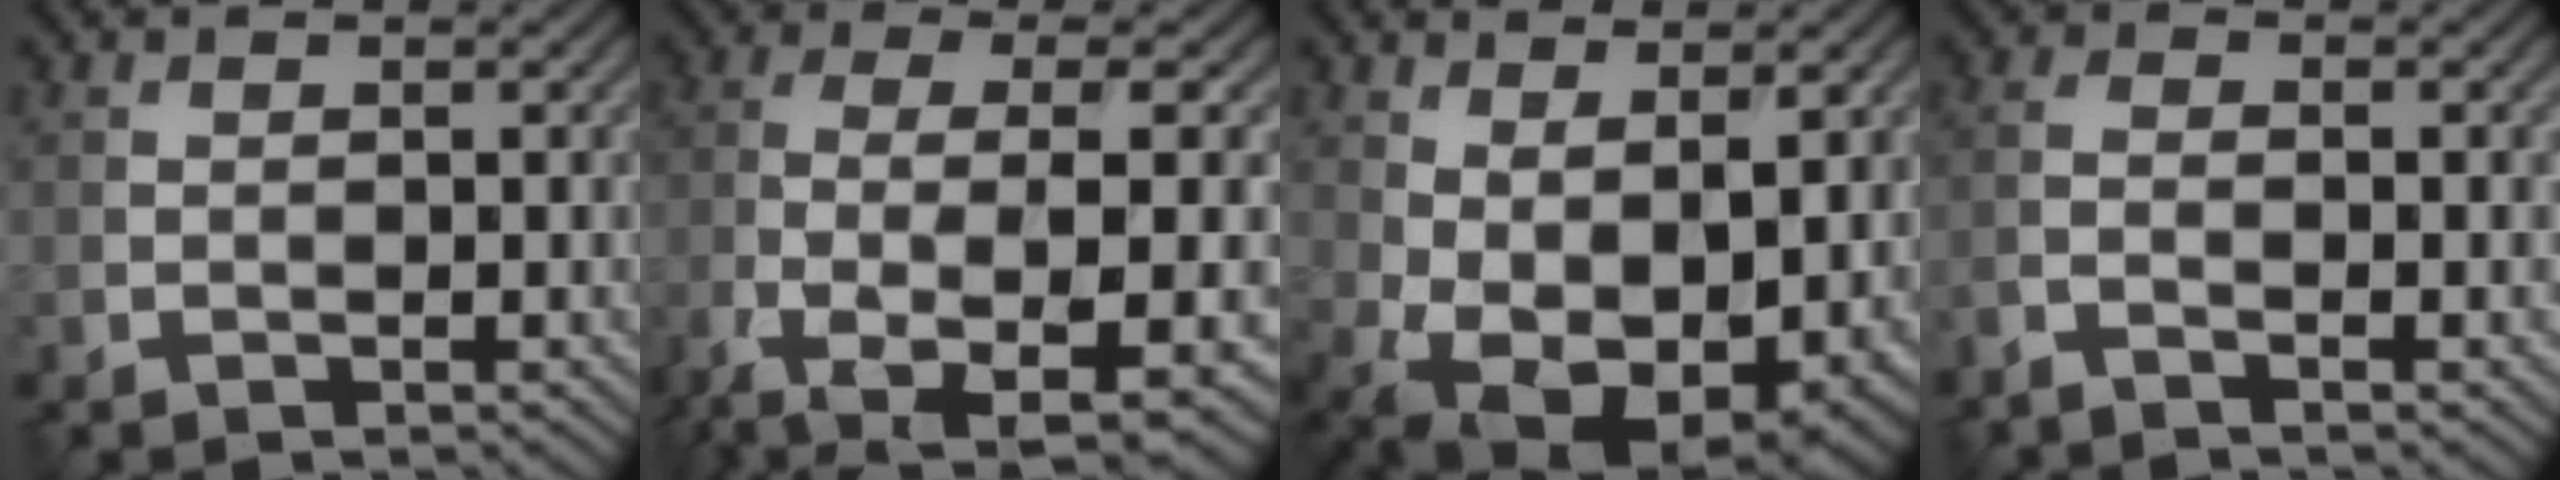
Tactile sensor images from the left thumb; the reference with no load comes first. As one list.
[{"total": 12.3, "force": [-5.7, 3.2, 10.4], "torque": [-0.188, -0.015, -0.092]}, {"total": 11.2, "force": [-0.6, 6.5, 9.1], "torque": [-0.180, -0.041, 0.024]}, {"total": 2.1, "force": [-1.6, 0.2, 1.4], "torque": [-0.032, -0.002, -0.043]}]